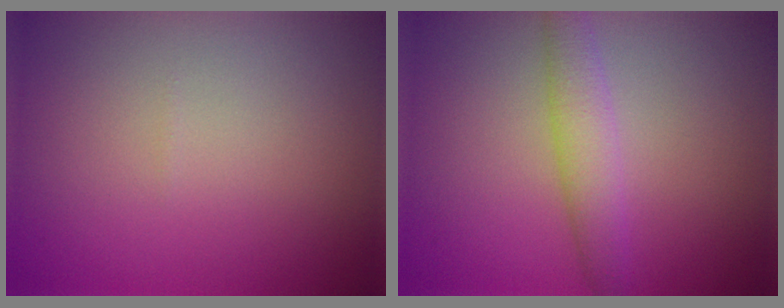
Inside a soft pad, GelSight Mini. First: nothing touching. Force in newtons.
{"total": 2.9, "press": 2.9, "slide": 0.2}